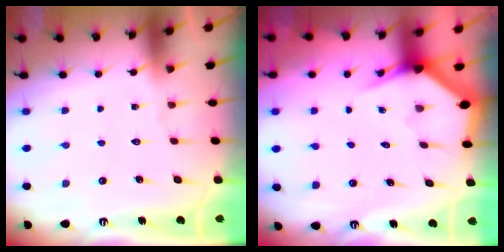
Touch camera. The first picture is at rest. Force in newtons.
{"total": 2.9, "press": 2.9, "slide": 0.2}